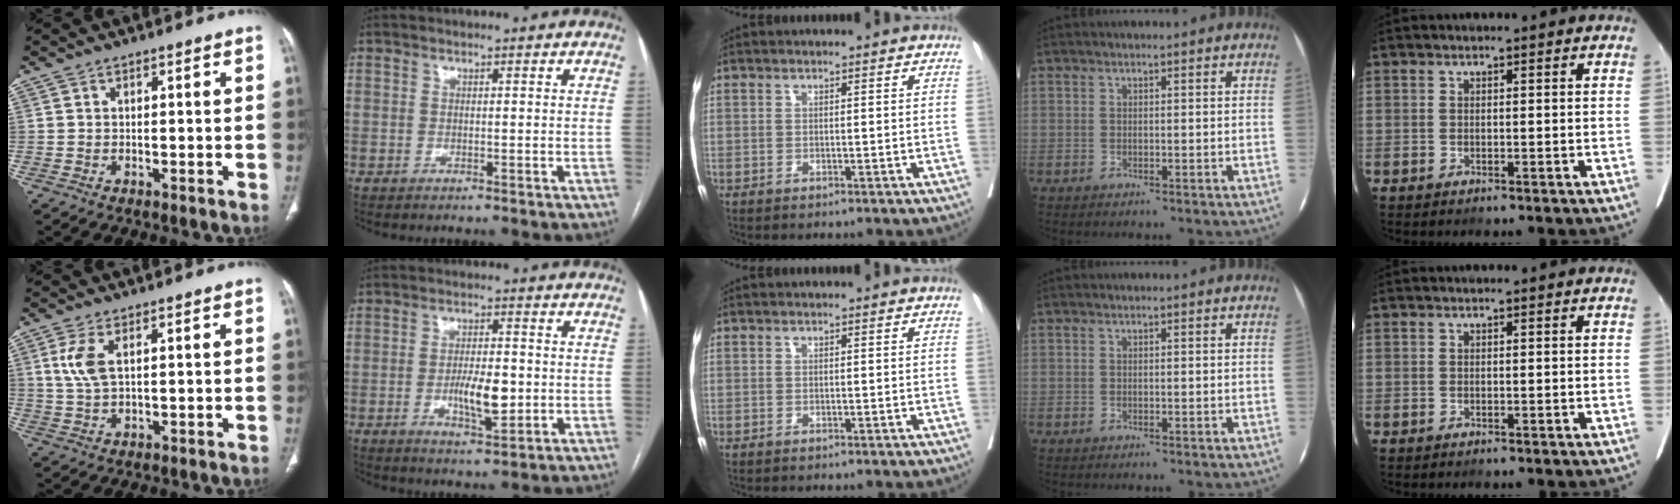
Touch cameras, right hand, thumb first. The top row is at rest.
{"thumb": {"total": 5.0, "force": [1.6, 2.1, 4.3], "torque": [-0.108, -0.001, 0.038]}, "index": {"total": 6.7, "force": [-1.2, 2.0, 6.2], "torque": [-0.111, -0.006, -0.017]}}